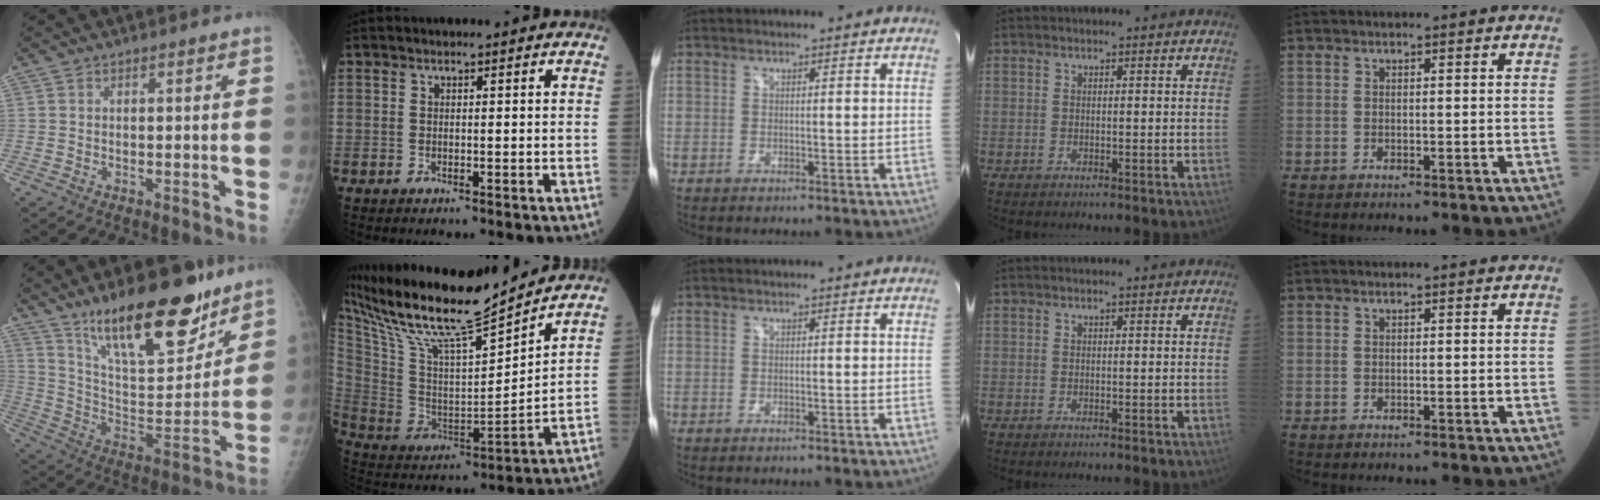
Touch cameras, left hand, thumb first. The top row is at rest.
{"thumb": {"total": 24.6, "force": [17.2, 8.3, 15.5], "torque": [-0.202, -0.086, 0.289]}, "index": {"total": 20.0, "force": [17.3, 1.3, 9.9], "torque": [-0.195, -0.002, 0.315]}}